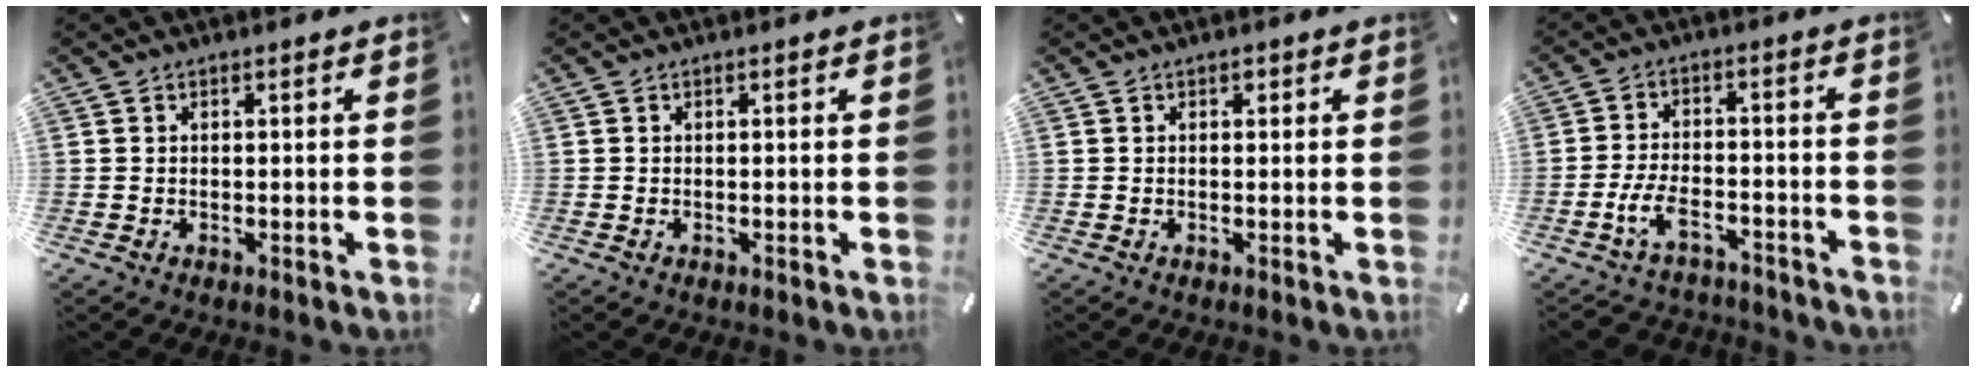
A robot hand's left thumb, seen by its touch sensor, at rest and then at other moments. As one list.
[{"total": 0.0}, {"total": 0.8, "force": [0.2, 0.7, 0.3], "torque": [-0.006, 0.002, 0.004]}, {"total": 8.0, "force": [-4.4, 4.4, 5.1], "torque": [-0.111, 0.015, -0.081]}]